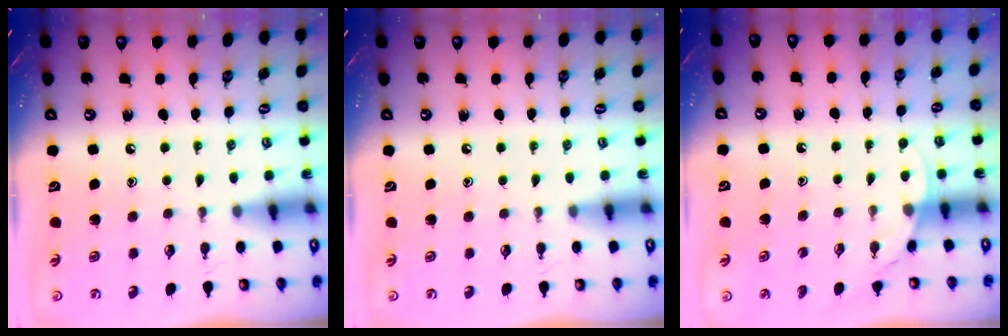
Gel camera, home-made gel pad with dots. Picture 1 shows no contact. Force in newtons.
{"total": 0.0}
{"total": 4.0, "press": 4.0, "slide": 0.3}